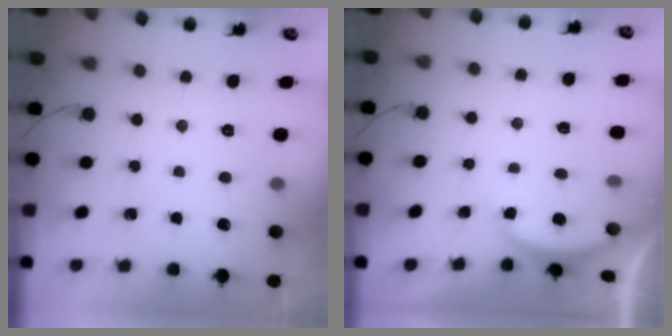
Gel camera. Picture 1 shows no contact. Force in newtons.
{"total": 2.9, "press": 2.8, "slide": 0.6}